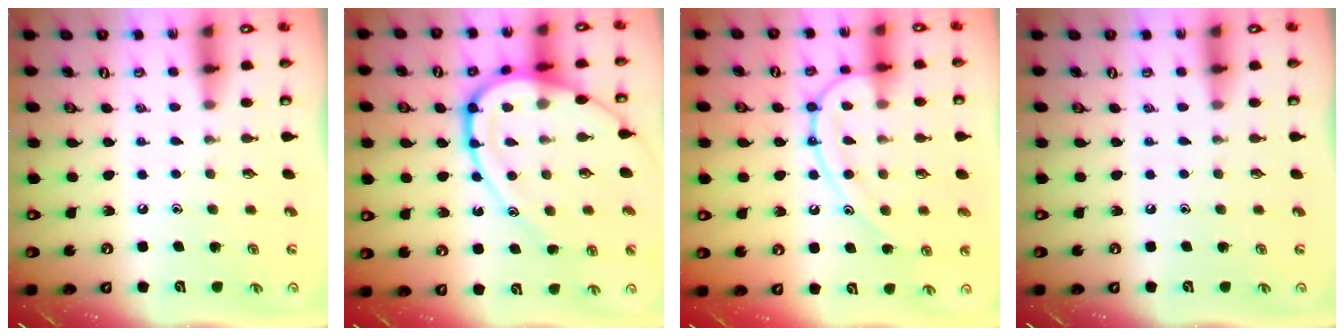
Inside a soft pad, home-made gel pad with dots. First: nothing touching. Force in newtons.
{"total": 18.0, "press": 18.0, "slide": 1.6}
{"total": 13.4, "press": 13.4, "slide": 1.3}
{"total": 0.0}